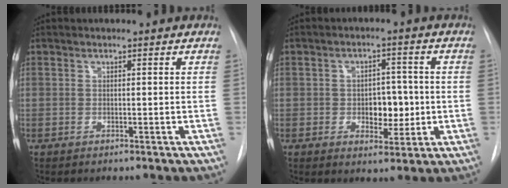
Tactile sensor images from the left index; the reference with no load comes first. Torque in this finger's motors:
{"motor_torque": [0.15, 0.01, 0.12, 0.02]}